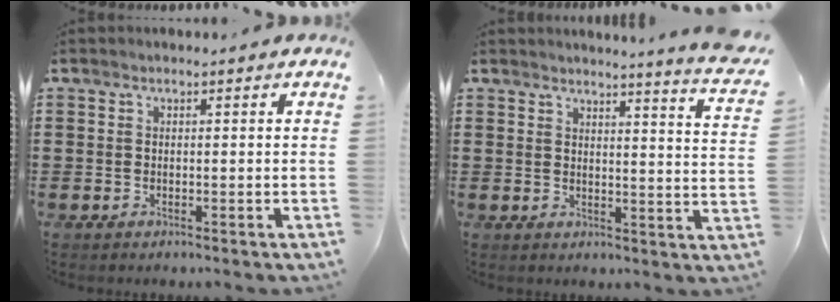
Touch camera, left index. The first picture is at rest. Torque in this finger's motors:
{"motor_torque": [2.14, 0.00, 0.10, 0.06]}